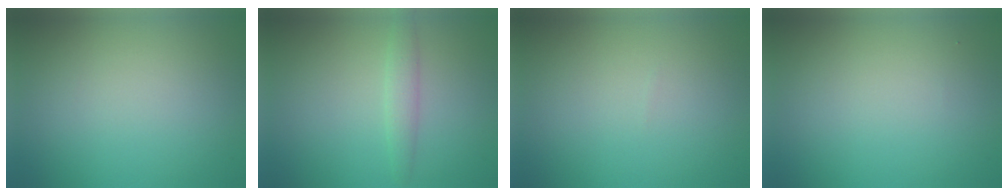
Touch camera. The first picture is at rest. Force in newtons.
{"total": 1.7, "press": 1.7, "slide": 0.1}
{"total": 0.0}
{"total": 0.0}